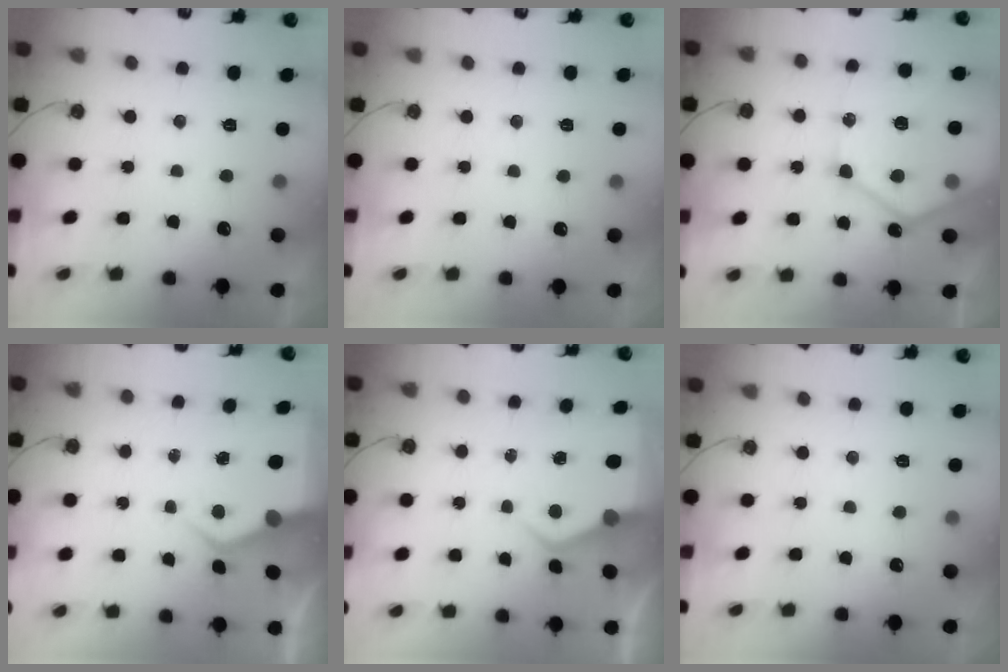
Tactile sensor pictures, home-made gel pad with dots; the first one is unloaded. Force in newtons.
{"total": 2.9, "press": 2.9, "slide": 0.4}
{"total": 17.4, "press": 17.3, "slide": 1.8}
{"total": 5.4, "press": 5.3, "slide": 0.6}
{"total": 6.0, "press": 5.9, "slide": 0.7}
{"total": 2.9, "press": 2.9, "slide": 0.4}